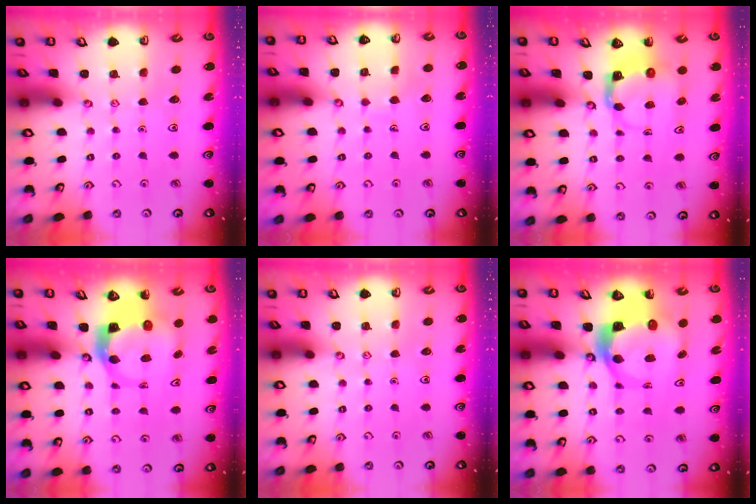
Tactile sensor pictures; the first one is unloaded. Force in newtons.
{"total": 2.7, "press": 2.7, "slide": 0.1}
{"total": 4.0, "press": 3.9, "slide": 0.6}
{"total": 5.8, "press": 5.7, "slide": 0.7}
{"total": 0.0}
{"total": 8.5, "press": 8.5, "slide": 0.8}